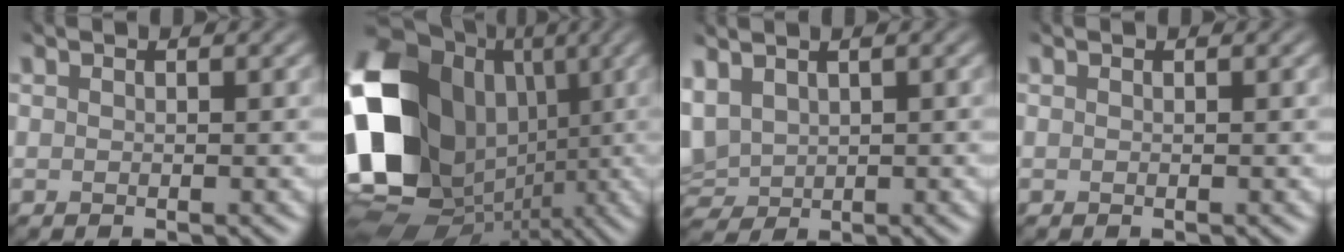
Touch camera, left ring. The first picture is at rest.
{"total": 17.5, "force": [-1.2, 13.9, 10.7], "torque": [-0.238, 0.002, -0.006]}
{"total": 3.9, "force": [1.3, 2.6, 2.5], "torque": [-0.081, 0.007, 0.041]}
{"total": 0.0}